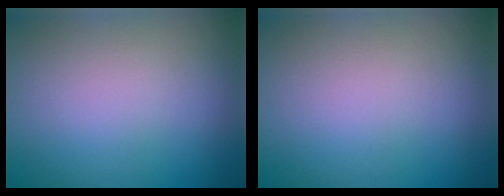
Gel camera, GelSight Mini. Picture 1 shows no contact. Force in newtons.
{"total": 0.0}